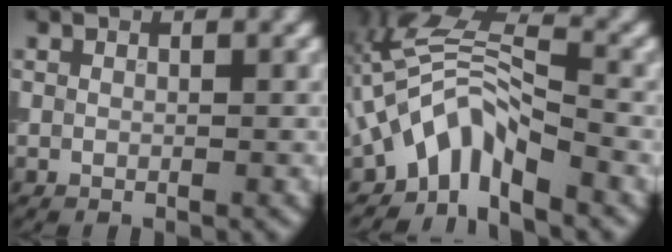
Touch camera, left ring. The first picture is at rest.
{"total": 5.5, "force": [-2.8, 2.3, 4.2], "torque": [-0.065, 0.008, -0.064]}